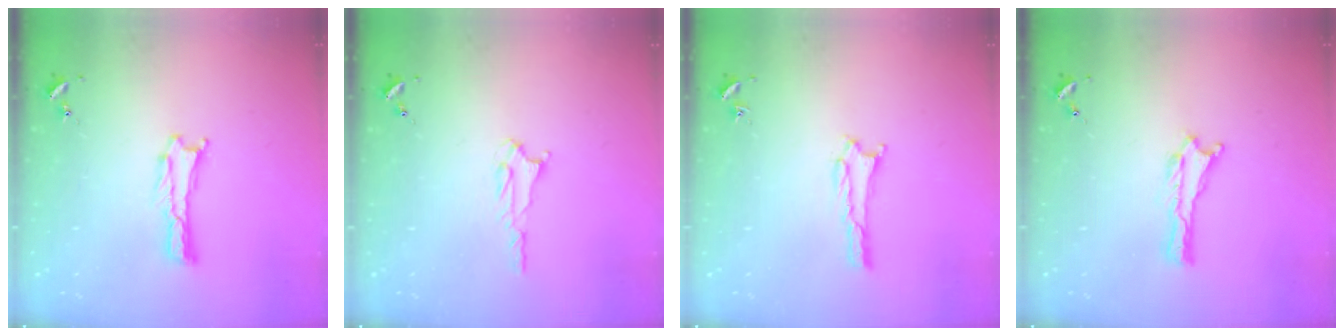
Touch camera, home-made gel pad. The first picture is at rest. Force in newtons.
{"total": 1.8, "press": 1.7, "slide": 0.3}
{"total": 1.4, "press": 1.4, "slide": 0.0}
{"total": 0.0}